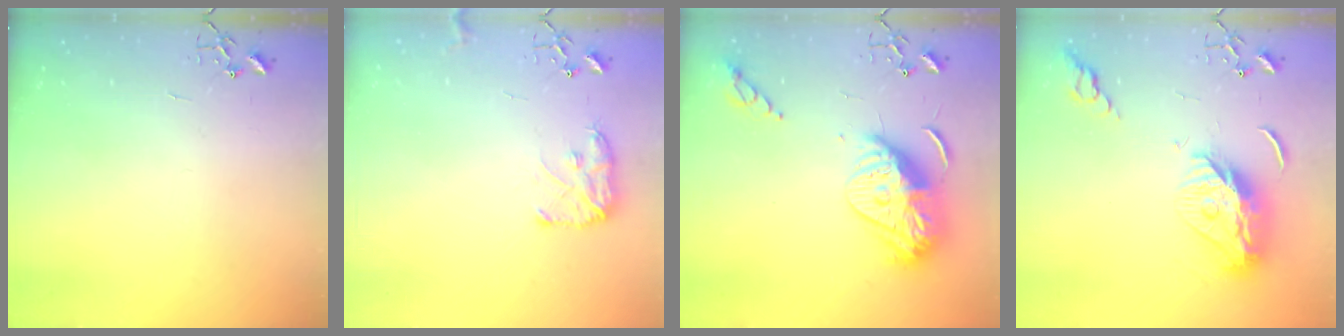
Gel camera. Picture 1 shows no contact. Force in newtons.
{"total": 8.9, "press": 8.8, "slide": 0.6}
{"total": 16.7, "press": 16.7, "slide": 0.8}
{"total": 13.4, "press": 13.4, "slide": 1.2}